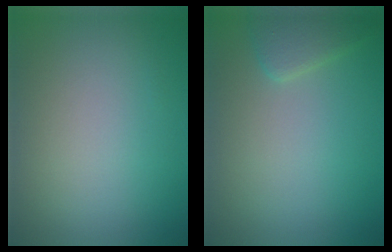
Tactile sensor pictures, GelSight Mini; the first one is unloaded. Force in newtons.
{"total": 1.8, "press": 1.8, "slide": 0.1}